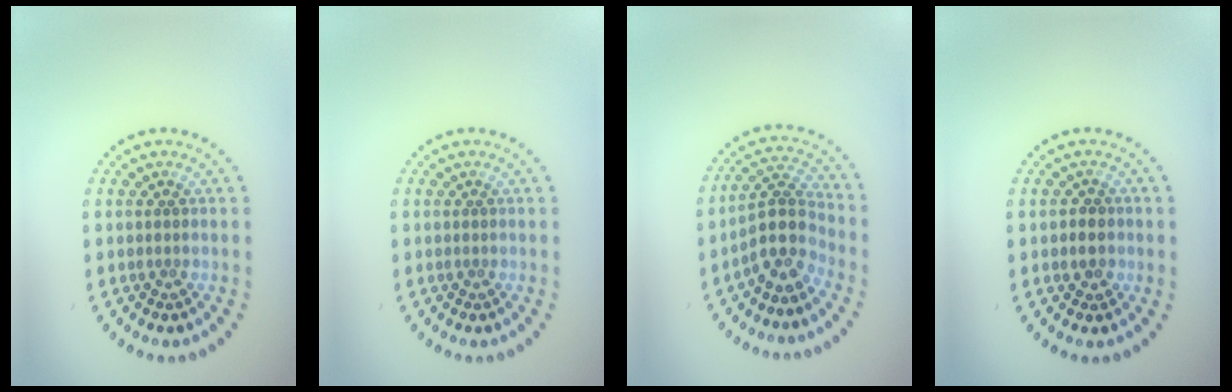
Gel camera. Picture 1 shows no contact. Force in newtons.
{"total": 0.0}
{"total": 4.0, "press": 3.3, "slide": 2.2}
{"total": 1.3, "press": 1.2, "slide": 0.5}